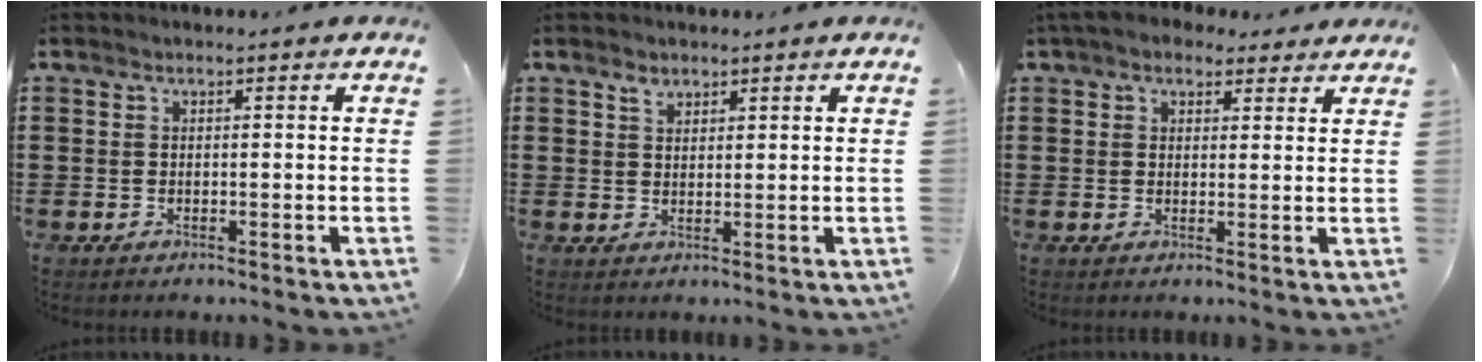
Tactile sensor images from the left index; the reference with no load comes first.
{"total": 1.7, "force": [1.3, 0.9, 0.6], "torque": [-0.006, -0.002, 0.024]}
{"total": 4.1, "force": [3.2, 2.1, 1.4], "torque": [-0.039, 0.003, 0.061]}